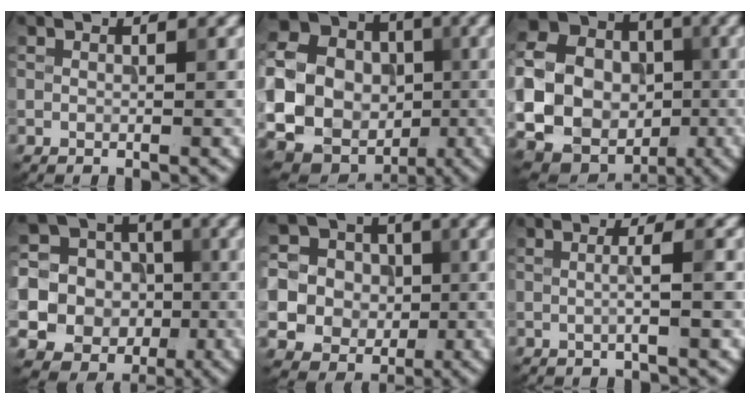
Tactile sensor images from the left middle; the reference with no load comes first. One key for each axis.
{"total": 24.7, "fx": -2.3, "fy": 23.4, "fz": 7.5, "tx": -0.175, "ty": -0.012, "tz": -0.082}
{"total": 20.0, "fx": -2.5, "fy": 18.6, "fz": 7.1, "tx": -0.177, "ty": -0.002, "tz": -0.077}
{"total": 19.0, "fx": -3.8, "fy": 18.0, "fz": 4.7, "tx": -0.148, "ty": -0.002, "tz": -0.085}
{"total": 9.8, "fx": -0.9, "fy": 9.3, "fz": 3.1, "tx": -0.090, "ty": 0.014, "tz": -0.036}
{"total": 2.6, "fx": 0.0, "fy": 0.5, "fz": 2.5, "tx": -0.035, "ty": 0.003, "tz": -0.006}